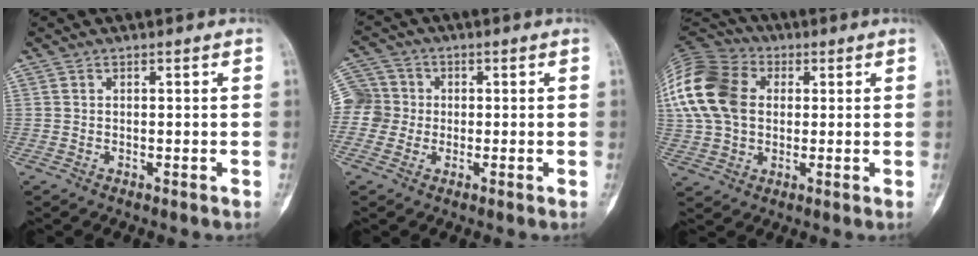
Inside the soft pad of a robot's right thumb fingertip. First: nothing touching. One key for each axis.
{"total": 9.2, "fx": -0.2, "fy": 8.9, "fz": 2.1, "tx": -0.035, "ty": 0.031, "tz": -0.006}
{"total": 18.5, "fx": 3.0, "fy": 13.5, "fz": 12.3, "tx": -0.251, "ty": 0.020, "tz": 0.049}